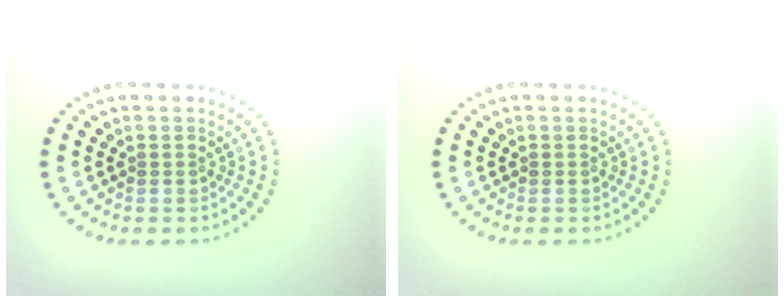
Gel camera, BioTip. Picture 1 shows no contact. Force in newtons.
{"total": 0.0}